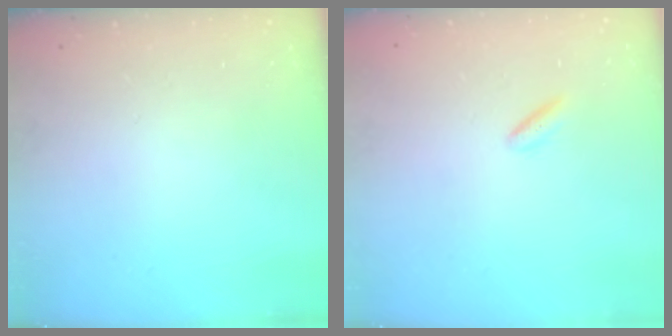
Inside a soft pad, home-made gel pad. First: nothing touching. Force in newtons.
{"total": 1.8, "press": 1.6, "slide": 0.8}